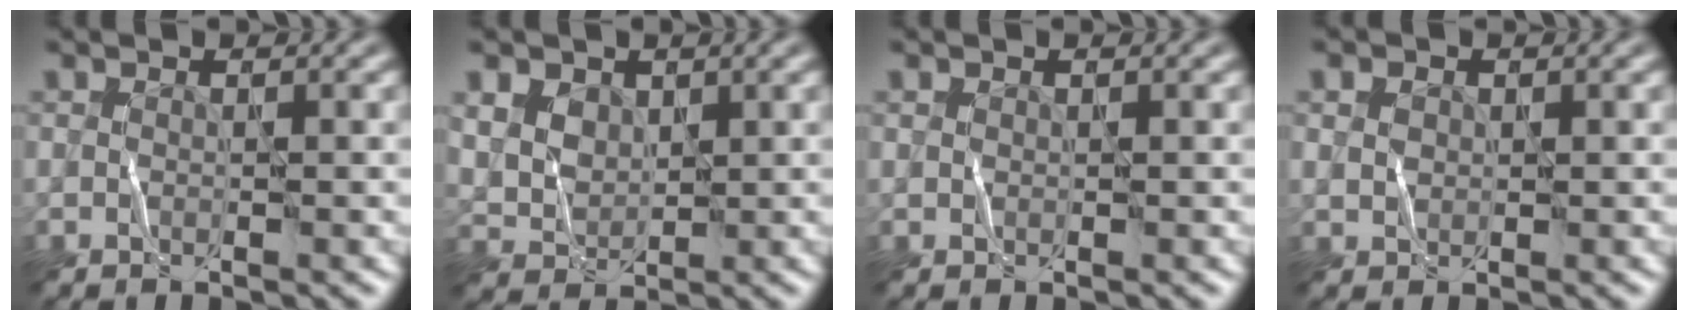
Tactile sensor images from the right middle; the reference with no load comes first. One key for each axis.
{"total": 1.8, "fx": 1.2, "fy": 1.3, "fz": 0.2, "tx": -0.030, "ty": 0.002, "tz": 0.037}
{"total": 0.0}
{"total": 0.9, "fx": 0.5, "fy": 0.8, "fz": 0.1, "tx": -0.018, "ty": 0.003, "tz": 0.015}